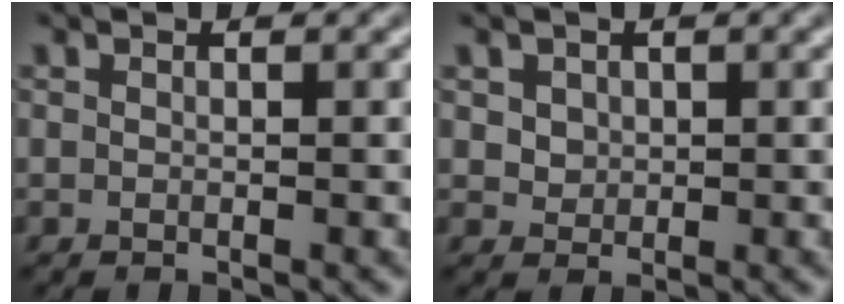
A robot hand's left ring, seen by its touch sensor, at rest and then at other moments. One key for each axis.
{"total": 1.9, "fx": 0.8, "fy": 1.6, "fz": 0.8, "tx": -0.022, "ty": 0.004, "tz": 0.026}